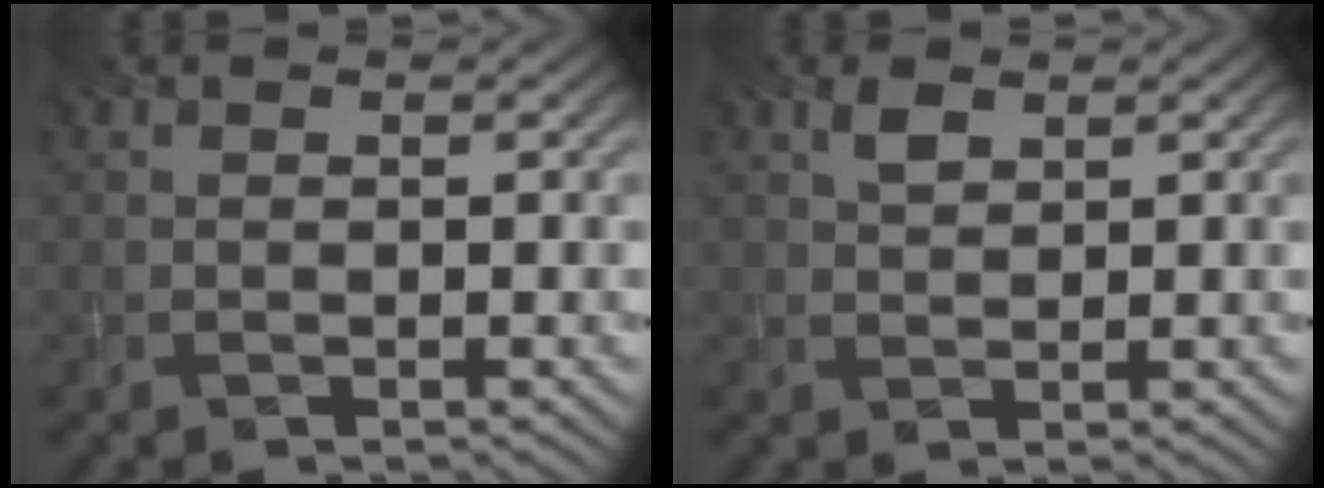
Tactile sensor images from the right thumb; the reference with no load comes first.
{"total": 1.9, "force": [1.2, 0.9, 1.2], "torque": [-0.027, 0.002, 0.024]}